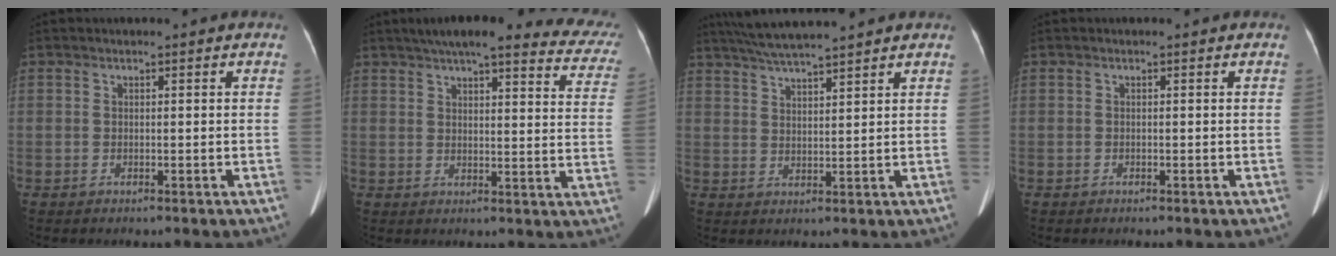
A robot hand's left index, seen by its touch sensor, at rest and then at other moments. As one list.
[{"total": 22.8, "force": [20.5, 3.5, 9.5], "torque": [-0.112, -0.031, 0.225]}, {"total": 7.8, "force": [6.9, -0.2, 3.6], "torque": [-0.064, 0.030, 0.110]}, {"total": 0.0}]